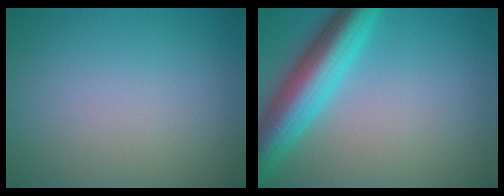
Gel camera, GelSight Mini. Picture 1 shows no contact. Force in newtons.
{"total": 7.7, "press": 7.7, "slide": 0.3}